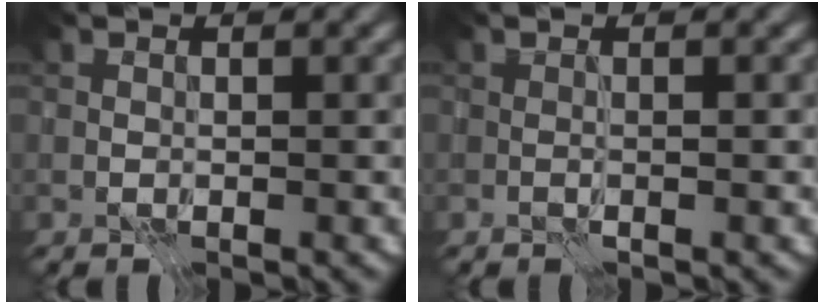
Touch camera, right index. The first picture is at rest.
{"total": 0.5, "force": [-0.2, -0.4, 0.2], "torque": [-0.003, 0.000, -0.006]}